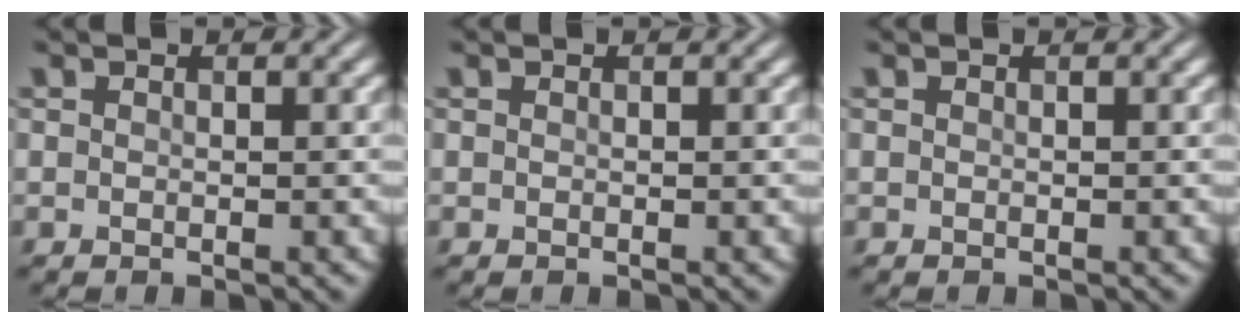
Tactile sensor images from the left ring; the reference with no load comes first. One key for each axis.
{"total": 0.0}
{"total": 0.0}